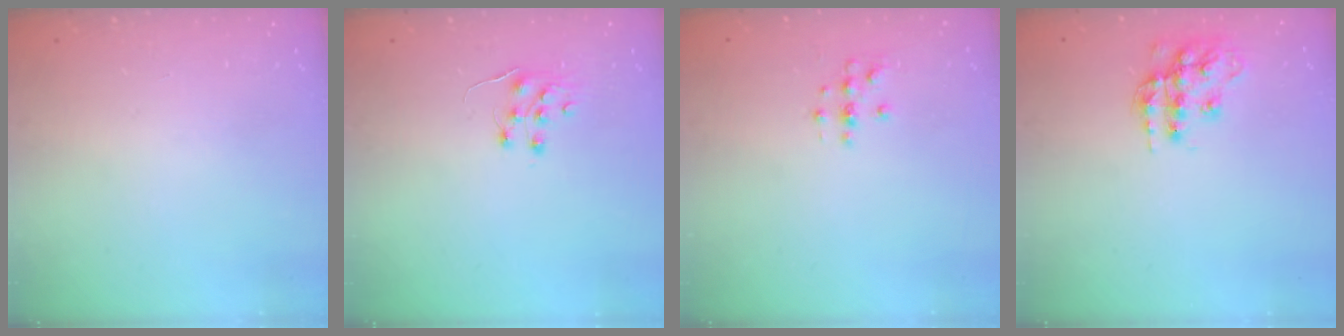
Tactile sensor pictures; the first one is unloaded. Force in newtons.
{"total": 7.1, "press": 7.1, "slide": 0.6}
{"total": 2.0, "press": 2.0, "slide": 0.2}
{"total": 14.0, "press": 14.0, "slide": 0.6}